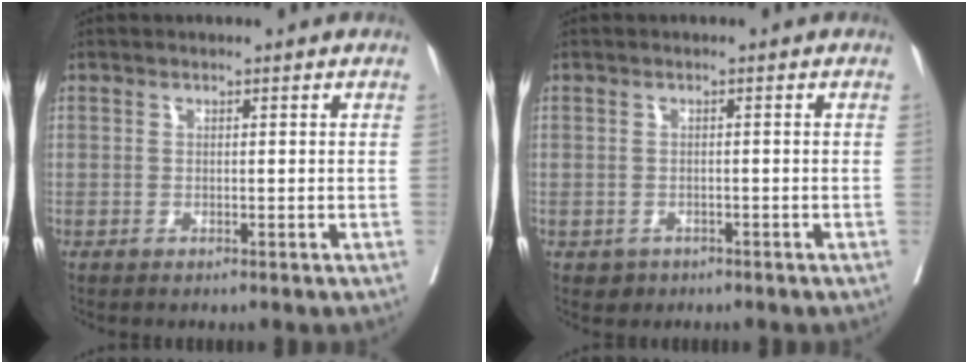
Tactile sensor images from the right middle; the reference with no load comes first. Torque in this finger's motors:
{"motor_torque": [0.40, -0.30, 0.01, 0.02]}